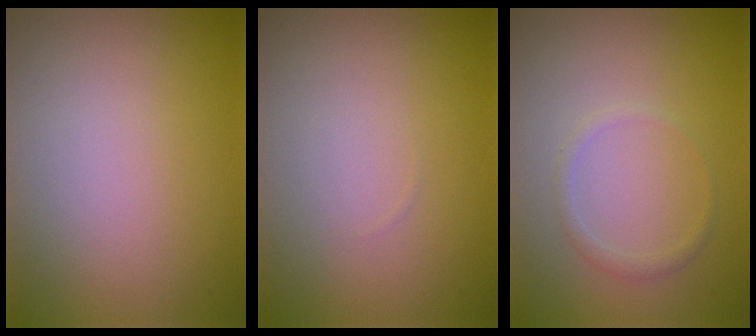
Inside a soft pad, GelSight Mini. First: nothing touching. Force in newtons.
{"total": 0.0}
{"total": 1.0, "press": 1.0, "slide": 0.1}